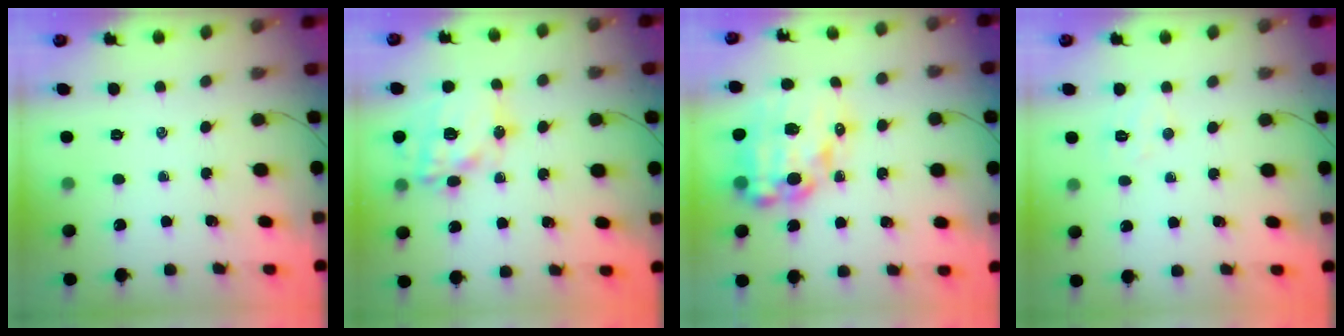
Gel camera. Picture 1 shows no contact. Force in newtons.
{"total": 18.3, "press": 17.9, "slide": 3.8}
{"total": 17.1, "press": 16.7, "slide": 3.8}
{"total": 4.3, "press": 4.2, "slide": 0.8}